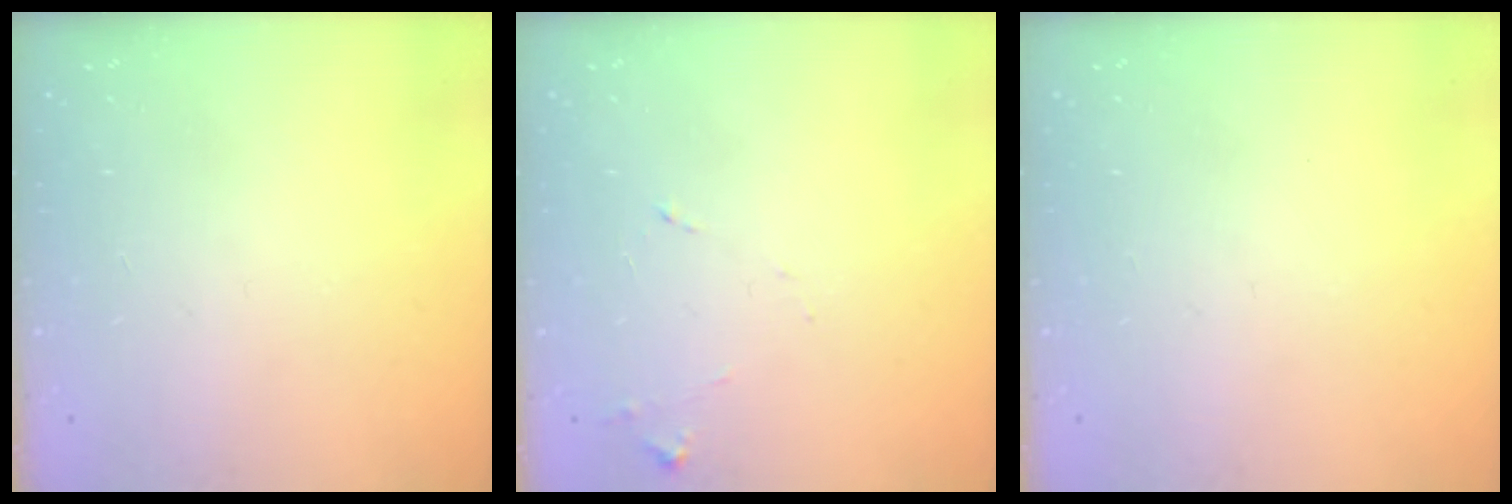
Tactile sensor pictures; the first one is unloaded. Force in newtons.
{"total": 7.6, "press": 7.6, "slide": 0.6}
{"total": 0.0}